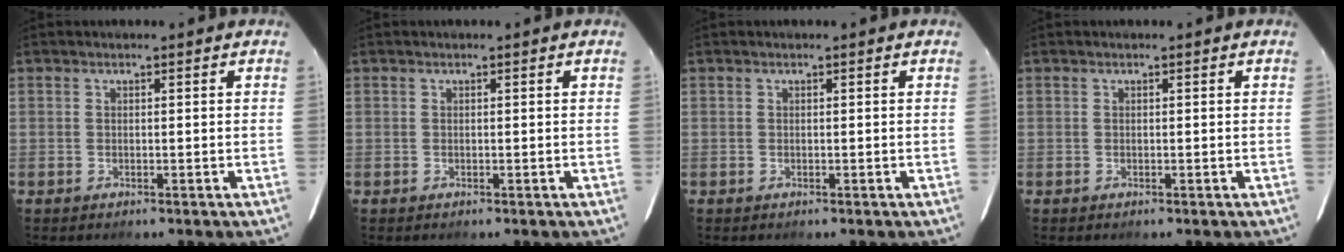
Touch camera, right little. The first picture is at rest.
{"total": 0.0}
{"total": 0.0}
{"total": 0.0}